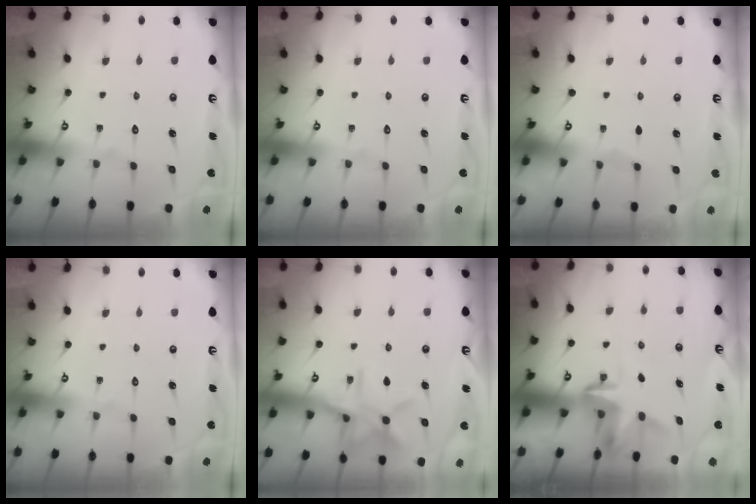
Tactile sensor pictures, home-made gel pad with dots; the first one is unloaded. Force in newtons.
{"total": 0.0}
{"total": 1.6, "press": 1.5, "slide": 0.3}
{"total": 0.0}
{"total": 11.0, "press": 11.0, "slide": 0.7}
{"total": 3.4, "press": 3.4, "slide": 0.2}